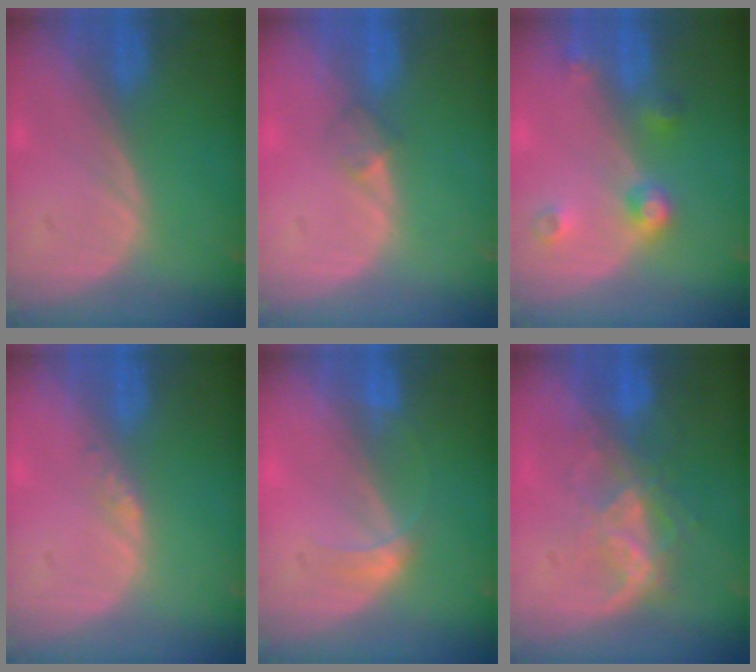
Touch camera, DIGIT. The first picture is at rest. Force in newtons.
{"total": 2.0, "press": 1.6, "slide": 1.1}
{"total": 4.5, "press": 4.0, "slide": 2.0}
{"total": 1.1, "press": 1.1, "slide": 0.1}
{"total": 2.1, "press": 2.1, "slide": 0.2}
{"total": 6.8, "press": 6.2, "slide": 2.8}